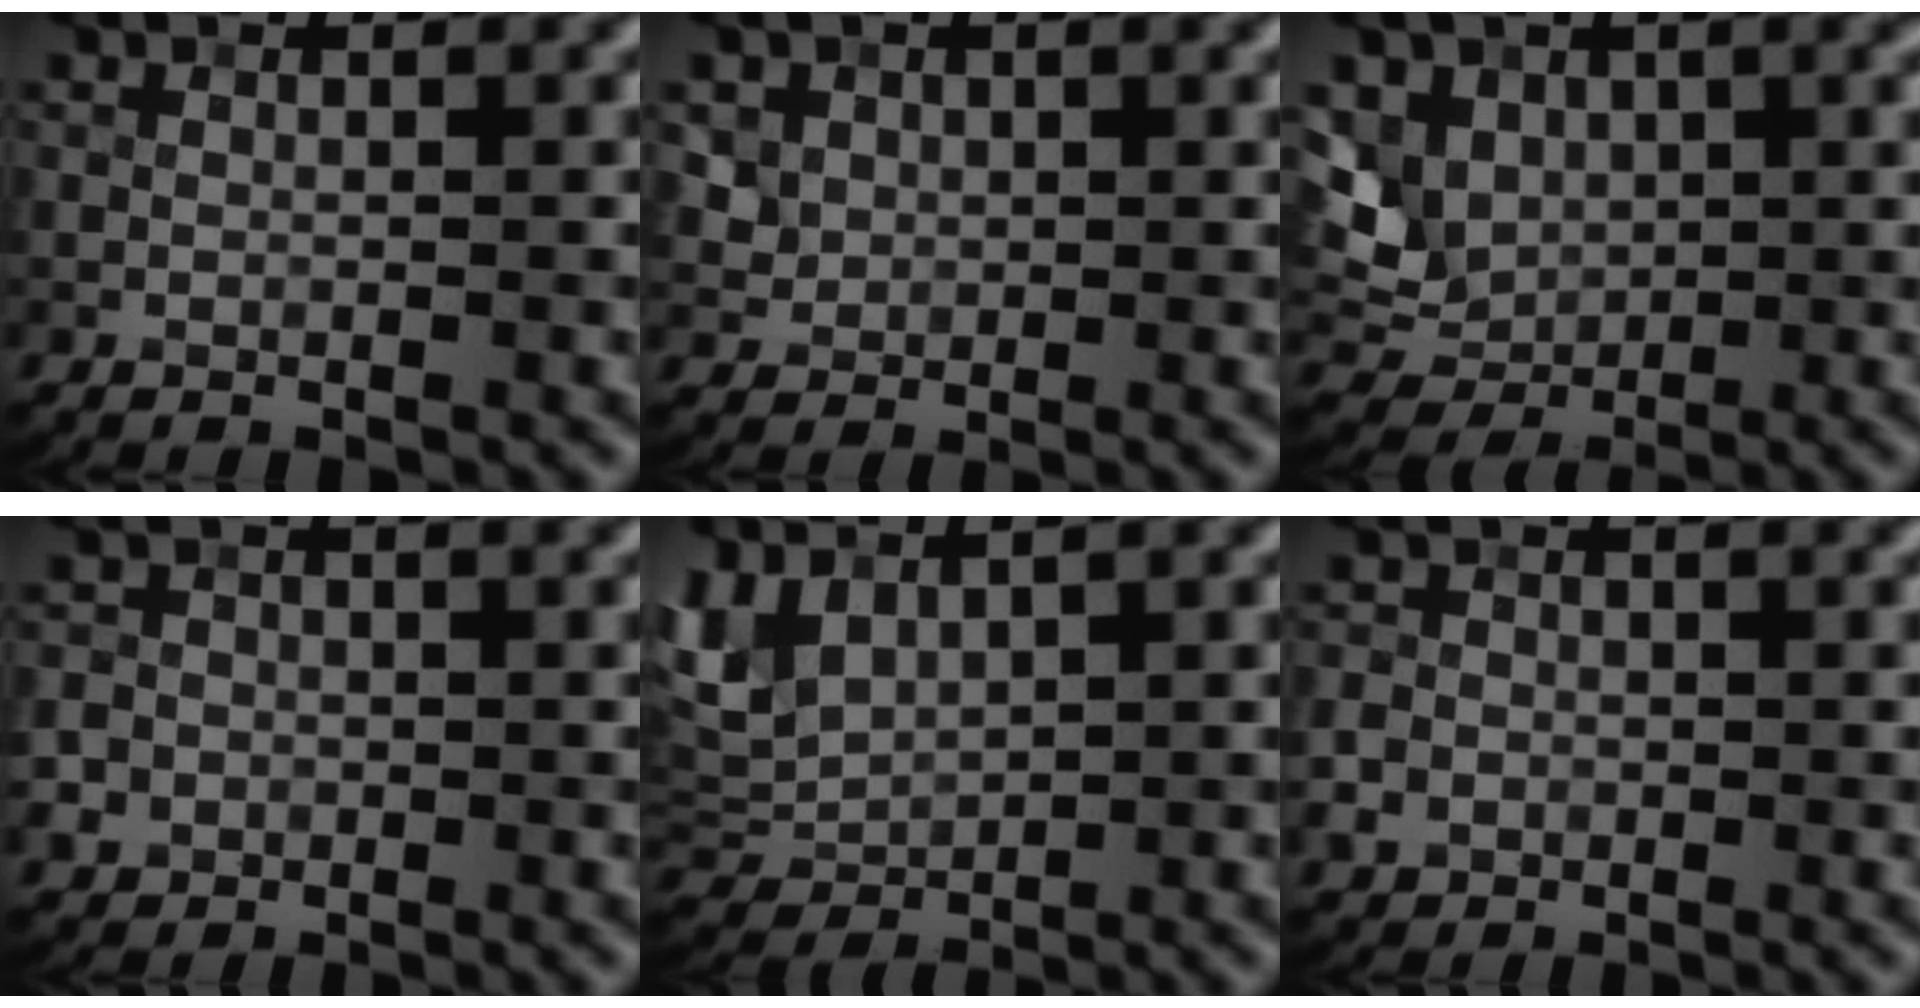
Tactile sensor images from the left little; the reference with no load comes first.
{"total": 4.4, "force": [2.0, 3.6, 1.7], "torque": [-0.039, 0.007, 0.032]}
{"total": 6.5, "force": [1.3, 5.4, 3.3], "torque": [-0.067, 0.016, 0.010]}
{"total": 3.4, "force": [-1.7, 3.0, 0.7], "torque": [0.006, -0.002, -0.036]}
{"total": 3.4, "force": [1.8, 2.1, 2.0], "torque": [-0.048, 0.002, 0.040]}
{"total": 2.5, "force": [-1.0, 2.1, 0.8], "torque": [-0.008, -0.005, -0.018]}